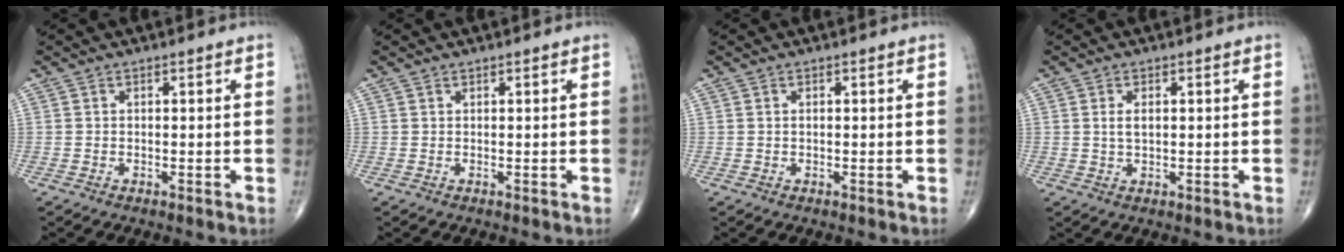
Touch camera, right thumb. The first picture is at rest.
{"total": 0.0}
{"total": 0.6, "force": [0.2, 0.3, 0.4], "torque": [-0.010, 0.004, 0.005]}
{"total": 2.6, "force": [0.6, 1.3, 2.2], "torque": [-0.040, -0.002, 0.014]}